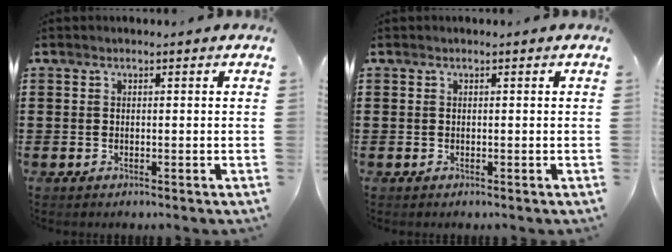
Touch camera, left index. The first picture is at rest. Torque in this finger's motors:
{"motor_torque": [0.00, 0.00, 0.00, 0.00]}